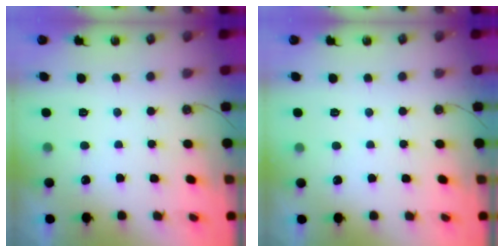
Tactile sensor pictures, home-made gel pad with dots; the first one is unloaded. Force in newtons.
{"total": 2.8, "press": 2.8, "slide": 0.5}